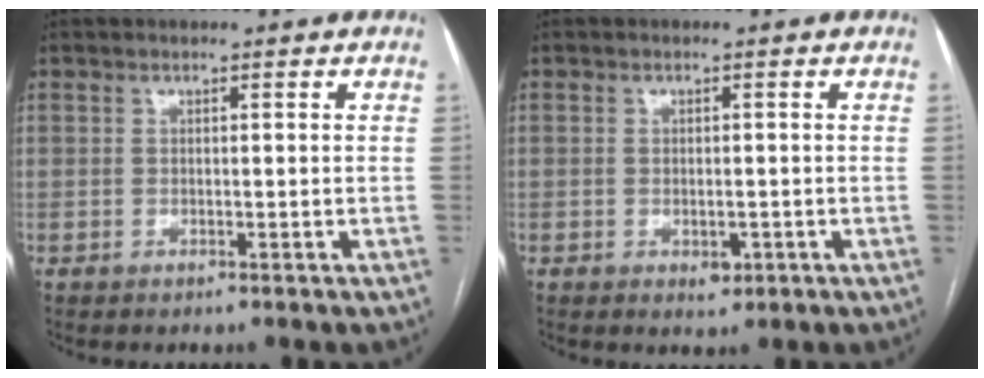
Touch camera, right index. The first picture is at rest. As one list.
[{"total": 2.0, "force": [-0.7, 1.2, 1.5], "torque": [-0.022, -0.001, -0.004]}]